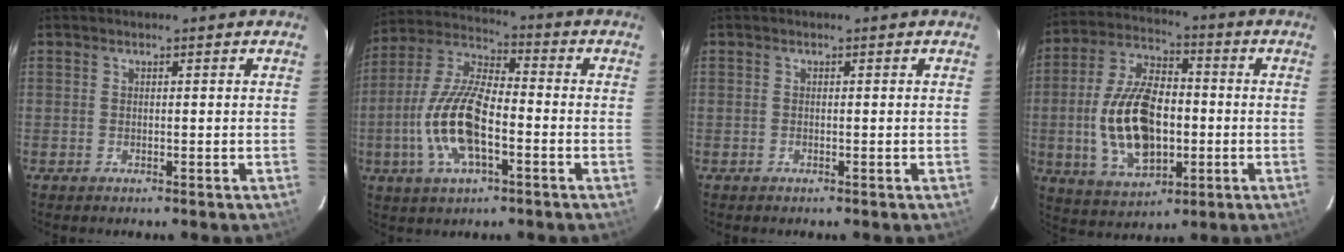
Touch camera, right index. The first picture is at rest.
{"total": 14.8, "force": [-4.2, 5.7, 13.0], "torque": [-0.275, -0.001, -0.085]}
{"total": 0.0}
{"total": 17.3, "force": [-2.4, 9.7, 14.1], "torque": [-0.285, 0.008, -0.031]}